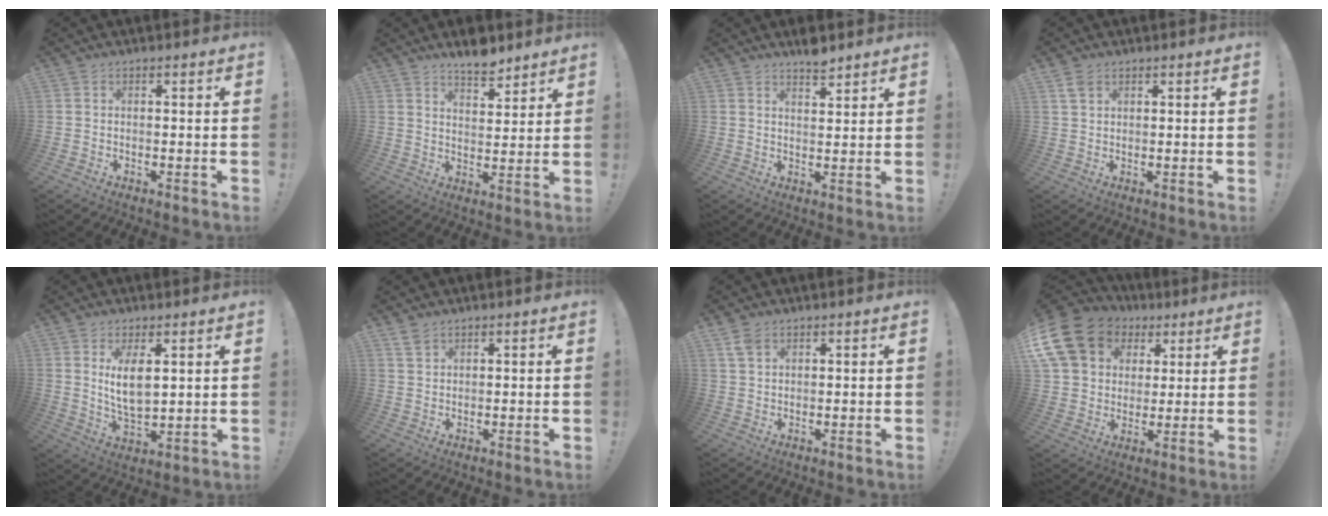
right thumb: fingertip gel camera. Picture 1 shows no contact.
{"total": 7.5, "force": [6.6, 2.2, 2.9], "torque": [-0.031, -0.049, 0.116]}
{"total": 4.6, "force": [4.1, 1.2, 1.8], "torque": [-0.015, -0.030, 0.069]}
{"total": 3.3, "force": [2.1, 1.8, 1.7], "torque": [-0.023, -0.008, 0.039]}
{"total": 8.6, "force": [2.9, 3.9, 7.0], "torque": [-0.137, -0.019, 0.050]}
{"total": 3.0, "force": [2.3, 1.6, 0.9], "torque": [-0.008, -0.015, 0.044]}
{"total": 4.0, "force": [2.5, 2.3, 2.1], "torque": [-0.032, -0.008, 0.048]}
{"total": 16.9, "force": [7.2, 13.1, 8.0], "torque": [-0.141, -0.030, 0.151]}